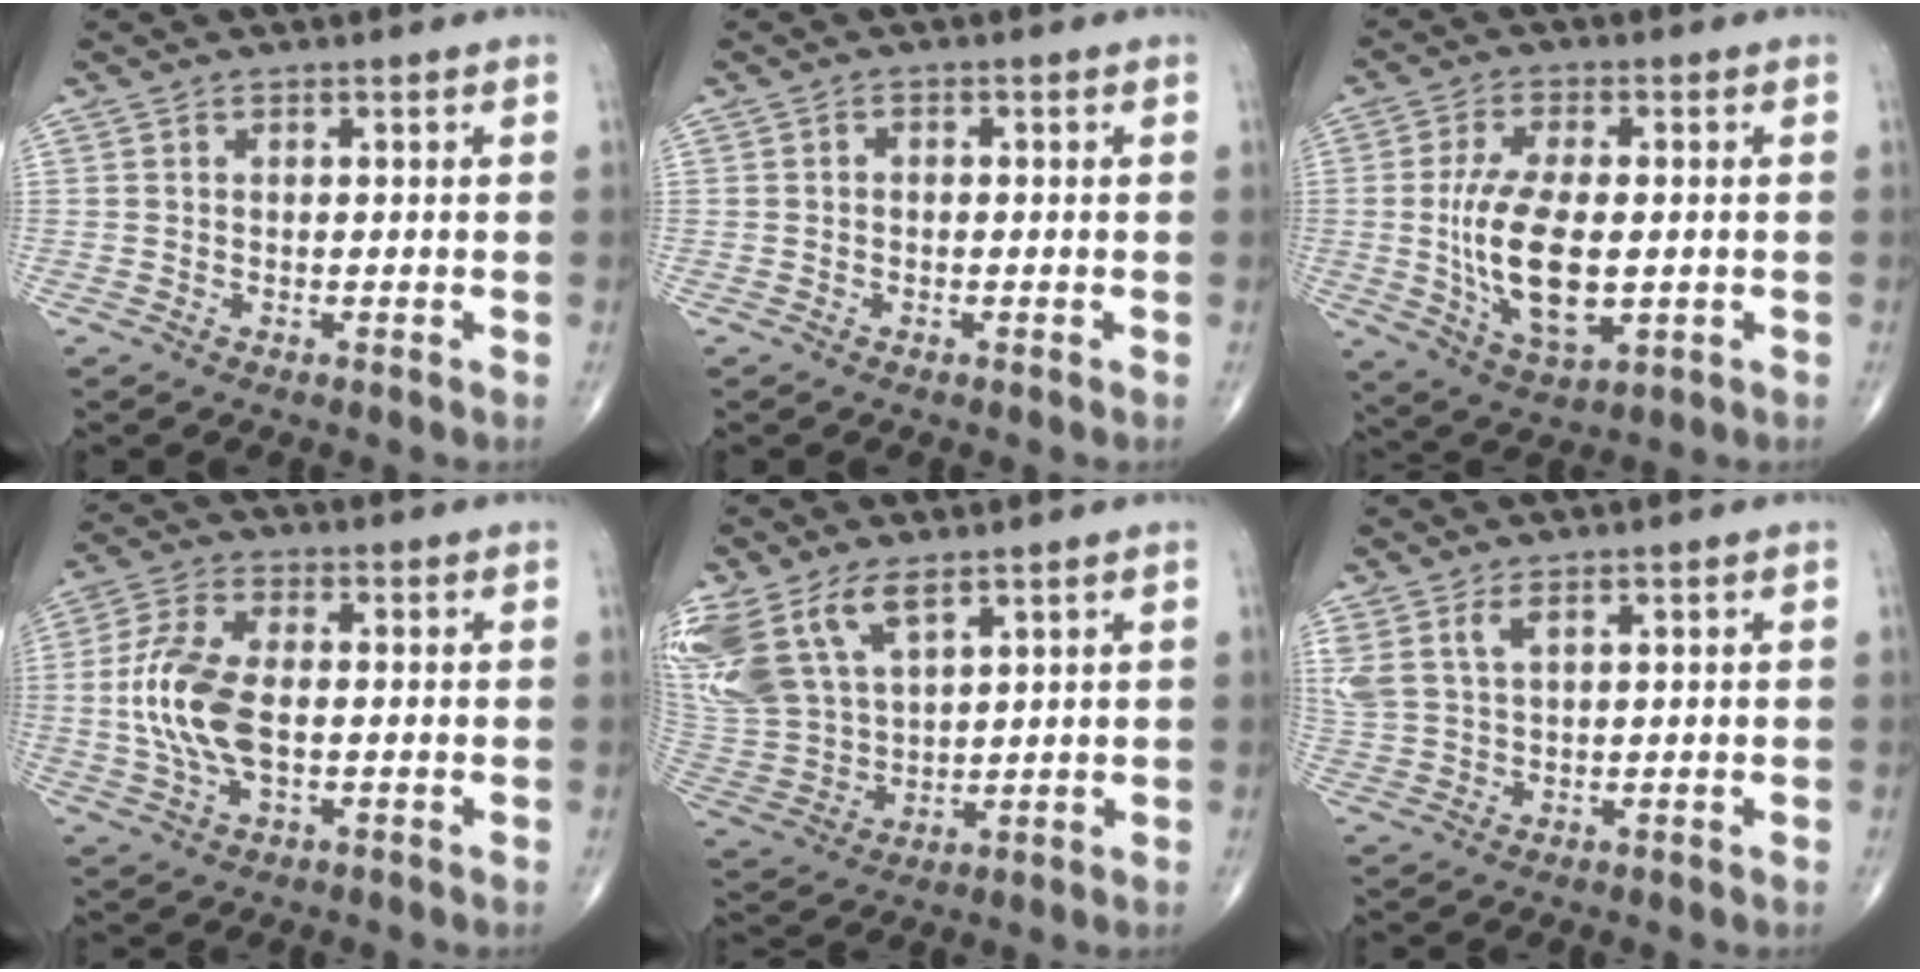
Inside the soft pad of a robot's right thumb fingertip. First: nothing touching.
{"total": 0.7, "force": [-0.2, 0.6, 0.4], "torque": [0.001, 0.004, -0.007]}
{"total": 14.2, "force": [-1.0, 6.8, 12.4], "torque": [-0.235, -0.013, -0.010]}
{"total": 11.5, "force": [-0.7, 5.8, 9.9], "torque": [-0.221, 0.010, -0.014]}
{"total": 16.9, "force": [9.3, 9.1, 10.8], "torque": [-0.246, -0.017, 0.199]}
{"total": 5.3, "force": [2.9, 2.3, 3.7], "torque": [-0.091, -0.002, 0.069]}